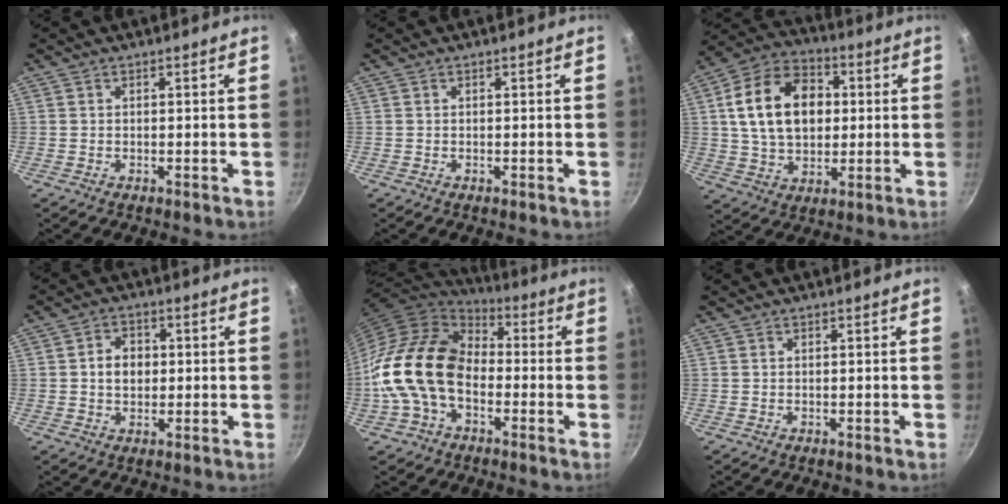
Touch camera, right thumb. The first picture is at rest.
{"total": 0.0}
{"total": 17.9, "force": [2.7, 12.6, 12.4], "torque": [-0.188, 0.015, 0.038]}
{"total": 5.3, "force": [0.3, 4.2, 3.3], "torque": [-0.031, 0.007, 0.002]}
{"total": 17.2, "force": [-3.0, 12.0, 11.9], "torque": [-0.188, 0.040, -0.073]}
{"total": 0.0}